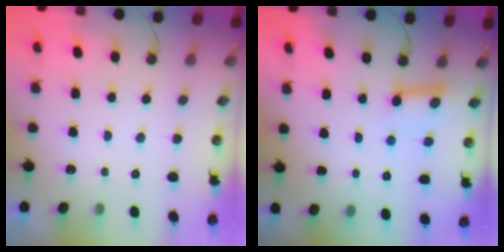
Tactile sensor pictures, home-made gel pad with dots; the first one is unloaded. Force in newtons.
{"total": 6.8, "press": 6.7, "slide": 0.7}